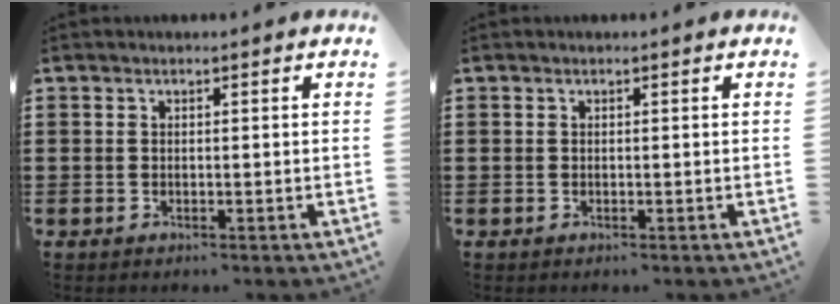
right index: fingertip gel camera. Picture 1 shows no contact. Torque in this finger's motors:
{"motor_torque": [-0.09, 0.30, 0.00, 0.02]}